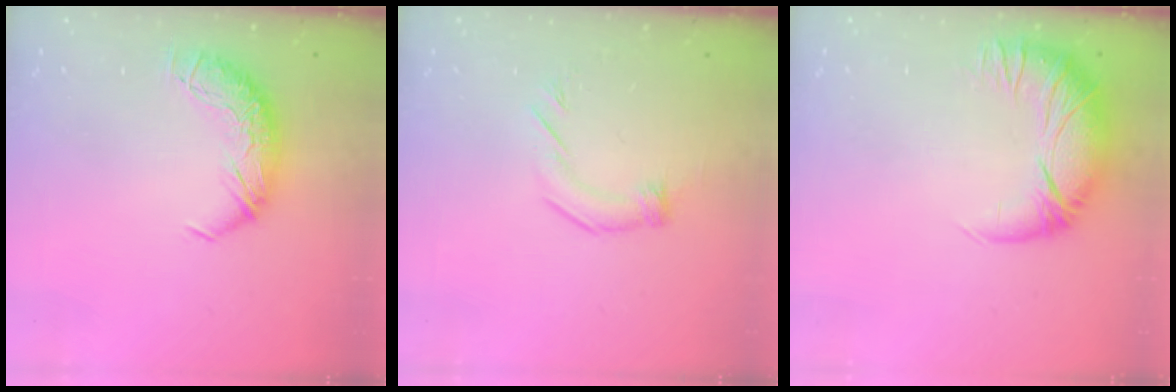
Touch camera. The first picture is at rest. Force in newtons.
{"total": 4.8, "press": 4.7, "slide": 0.5}
{"total": 2.7, "press": 0.9, "slide": 2.5}